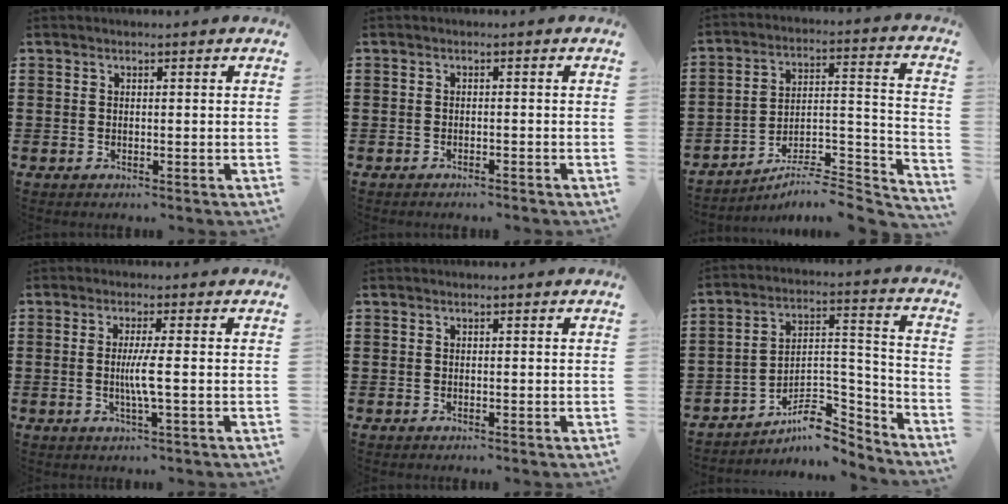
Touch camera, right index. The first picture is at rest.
{"total": 1.0, "force": [-1.0, -0.1, 0.2], "torque": [-0.008, -0.003, -0.019]}
{"total": 5.8, "force": [-5.1, 1.0, 2.6], "torque": [-0.040, -0.010, -0.102]}
{"total": 4.0, "force": [-0.3, -0.3, 3.9], "torque": [-0.078, -0.012, -0.011]}
{"total": 0.0}
{"total": 8.6, "force": [-6.4, 3.6, 4.3], "torque": [-0.065, 0.012, -0.120]}